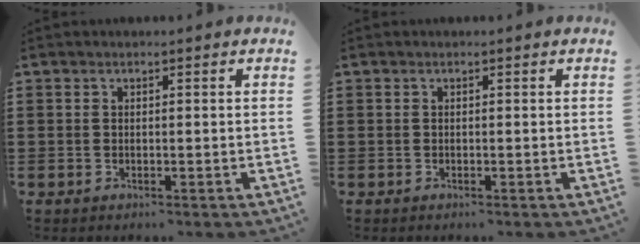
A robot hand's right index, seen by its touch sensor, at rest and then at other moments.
{"total": 0.0}